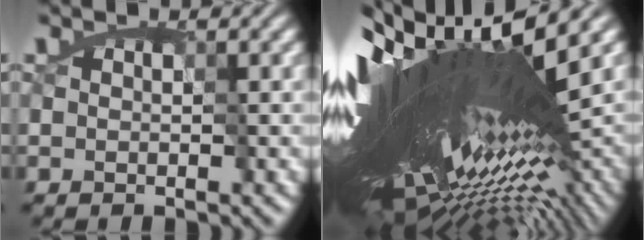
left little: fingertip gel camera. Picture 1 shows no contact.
{"total": 18.6, "force": [2.6, 5.6, 17.5], "torque": [-0.314, -0.027, 0.067]}